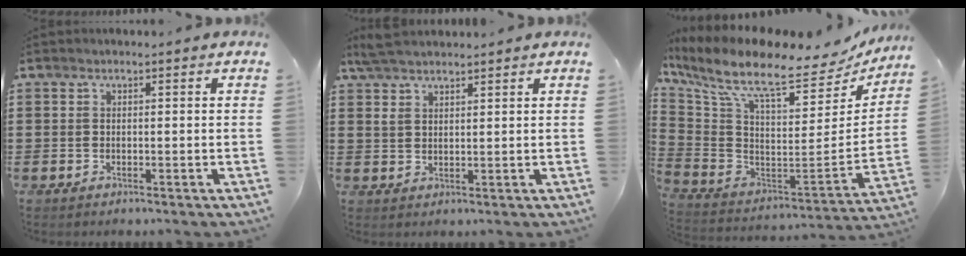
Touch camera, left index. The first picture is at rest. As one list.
[{"total": 3.8, "force": [3.2, 1.2, 1.8], "torque": [-0.043, 0.001, 0.060]}, {"total": 11.1, "force": [7.7, 2.9, 7.3], "torque": [-0.177, -0.059, 0.130]}]